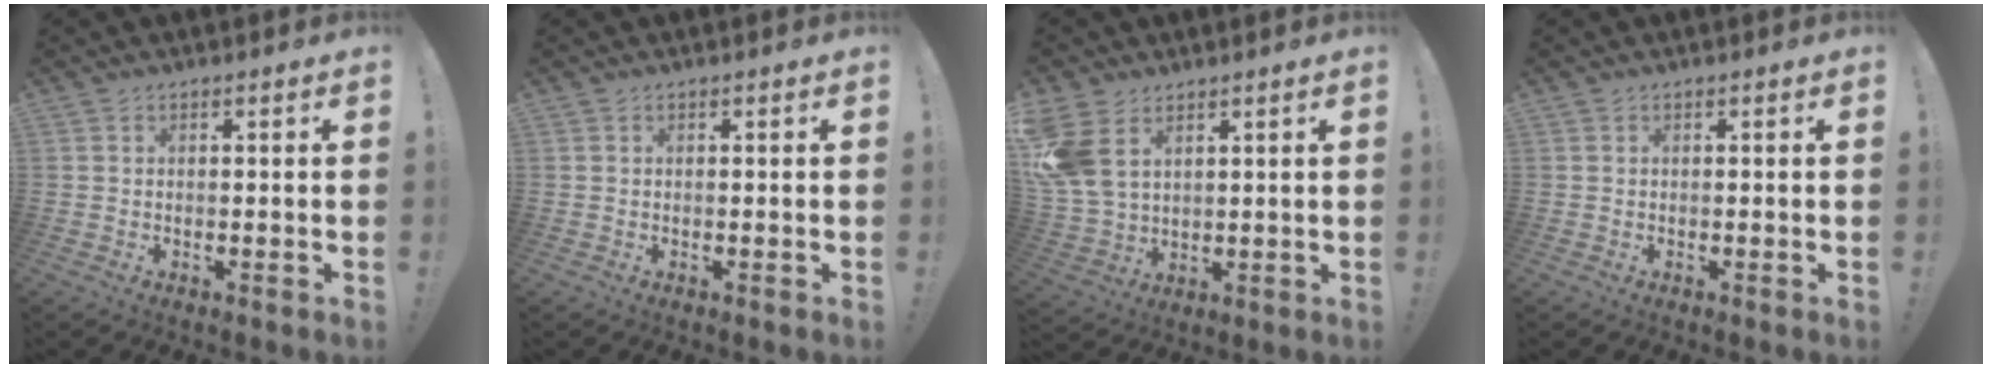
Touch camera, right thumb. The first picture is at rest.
{"total": 0.0}
{"total": 10.5, "force": [4.7, 7.0, 6.3], "torque": [-0.133, -0.015, 0.100]}
{"total": 0.0}